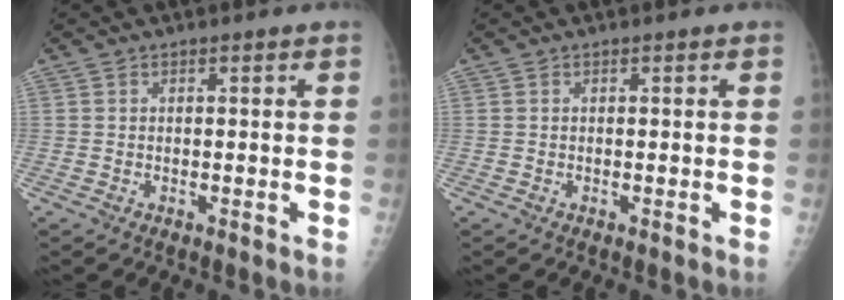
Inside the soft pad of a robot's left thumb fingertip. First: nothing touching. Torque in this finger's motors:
{"motor_torque": [-0.04, -0.08, 0.08, 0.10, 0.00]}